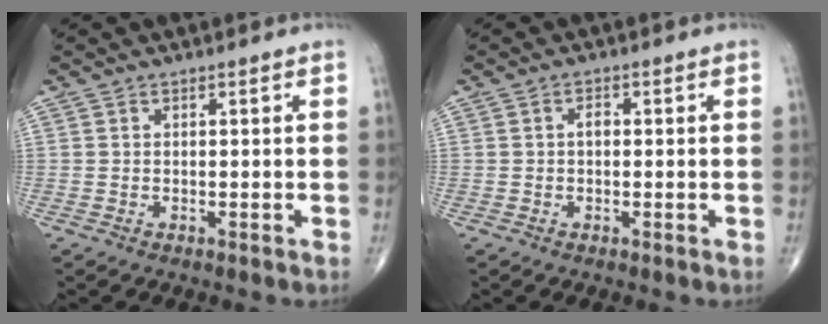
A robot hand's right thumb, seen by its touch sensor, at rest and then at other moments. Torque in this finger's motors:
{"motor_torque": [0.07, 0.05, 0.19, -0.08, 0.00]}